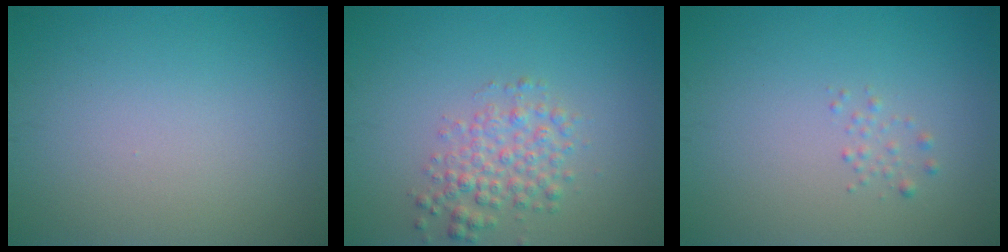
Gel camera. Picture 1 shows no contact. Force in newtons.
{"total": 3.1, "press": 3.1, "slide": 0.1}
{"total": 0.8, "press": 0.8, "slide": 0.0}